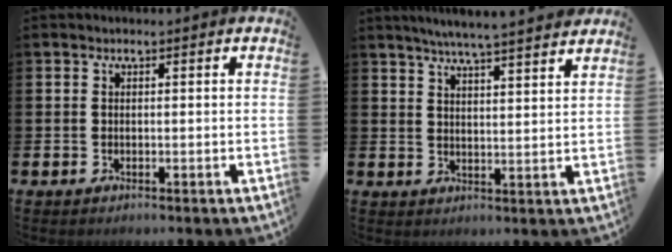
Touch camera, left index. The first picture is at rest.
{"total": 5.9, "force": [5.6, -0.7, 1.5], "torque": [-0.038, -0.035, 0.096]}